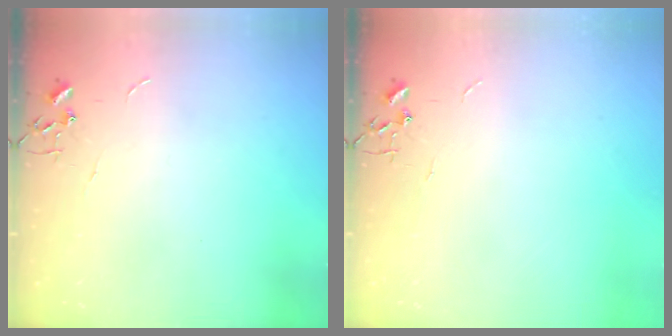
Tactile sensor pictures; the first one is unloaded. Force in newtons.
{"total": 0.0}